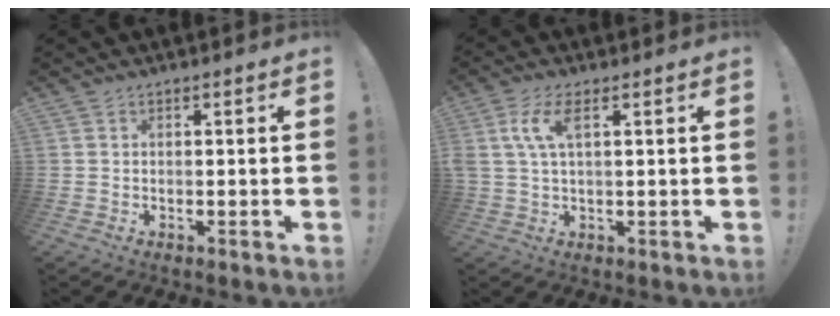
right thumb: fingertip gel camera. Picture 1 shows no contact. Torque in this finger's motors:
{"motor_torque": [0.13, 0.13, 0.41, 0.08, 0.15]}